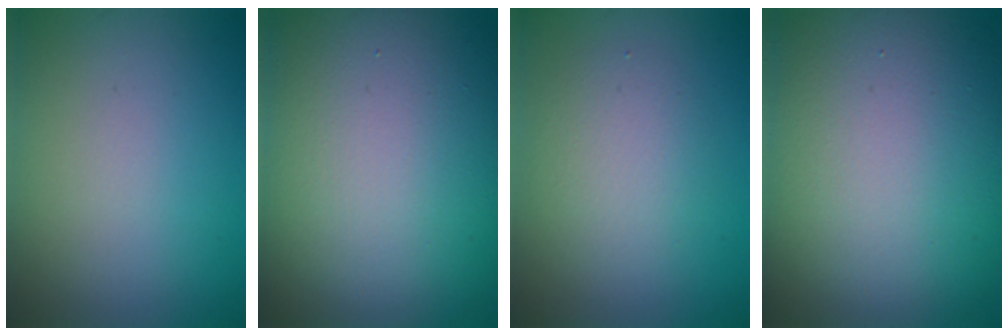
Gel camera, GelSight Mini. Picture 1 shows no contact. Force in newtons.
{"total": 19.6, "press": 19.5, "slide": 1.3}
{"total": 3.1, "press": 3.1, "slide": 0.1}
{"total": 18.0, "press": 17.9, "slide": 1.2}